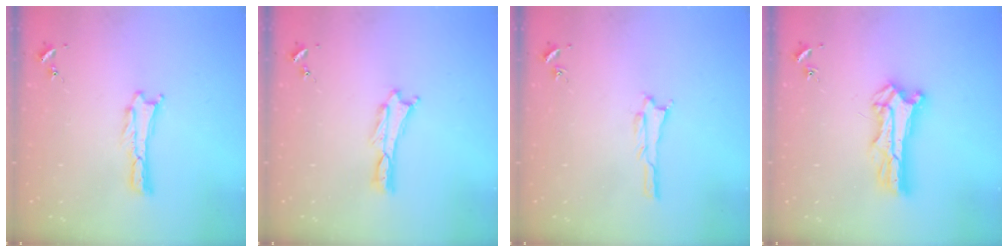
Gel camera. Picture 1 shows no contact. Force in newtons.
{"total": 0.0}
{"total": 1.1, "press": 1.1, "slide": 0.1}
{"total": 7.4, "press": 7.4, "slide": 0.7}